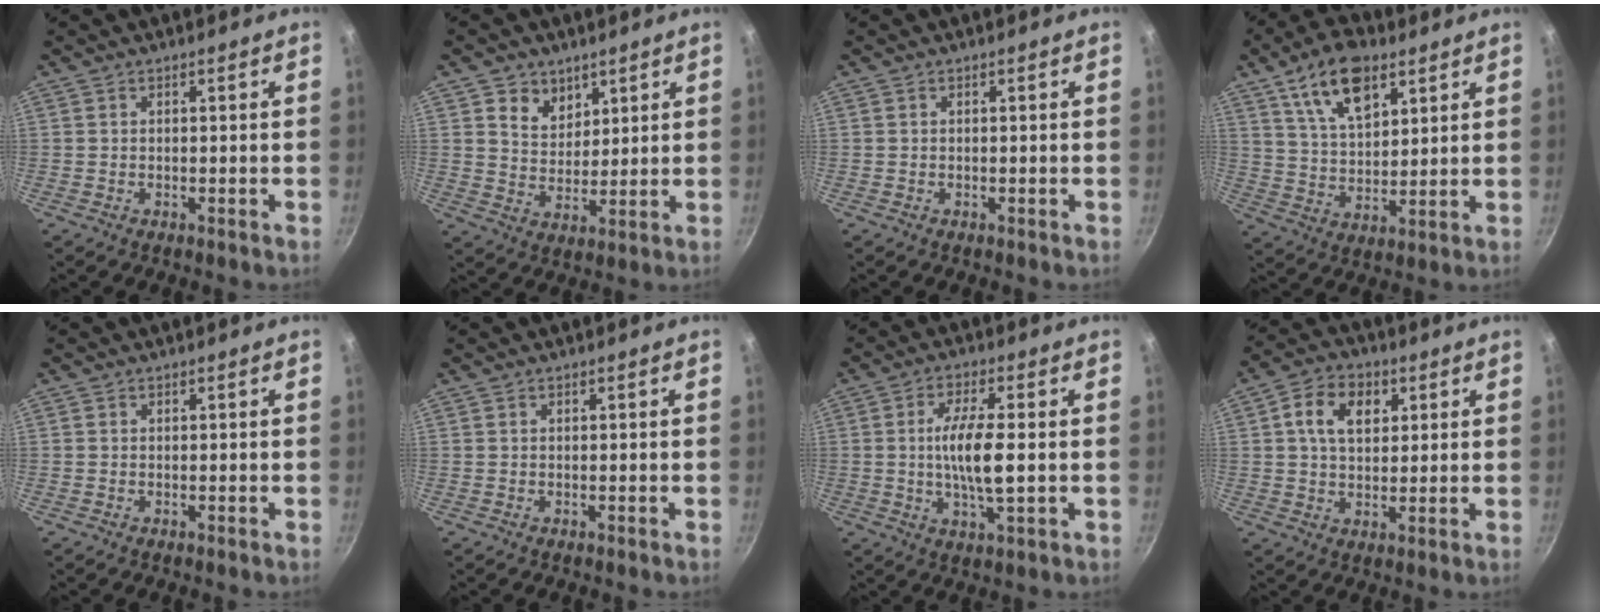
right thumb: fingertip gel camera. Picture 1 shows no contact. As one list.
[{"total": 6.8, "force": [3.4, 5.3, 2.5], "torque": [-0.008, -0.024, 0.062]}, {"total": 0.0}, {"total": 13.6, "force": [7.3, 7.0, 9.1], "torque": [-0.133, -0.024, 0.132]}, {"total": 0.0}, {"total": 0.0}, {"total": 9.3, "force": [-0.2, 2.4, 9.0], "torque": [-0.174, 0.004, -0.004]}, {"total": 9.1, "force": [2.7, 6.3, 6.0], "torque": [-0.086, 0.005, 0.036]}]